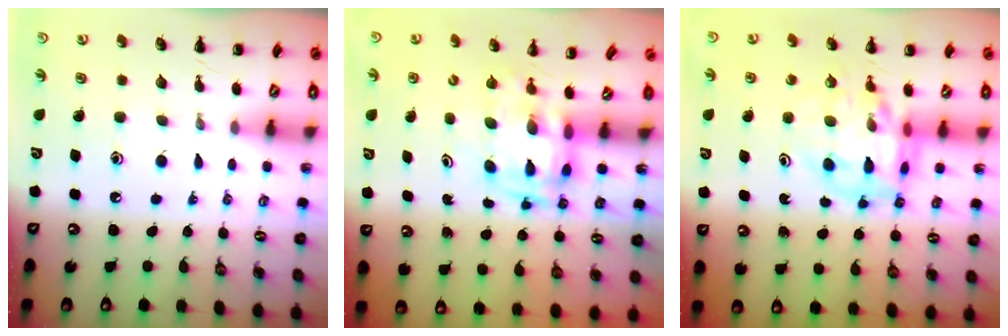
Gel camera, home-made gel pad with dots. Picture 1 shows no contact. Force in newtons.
{"total": 3.8, "press": 3.7, "slide": 0.8}
{"total": 12.1, "press": 11.4, "slide": 3.8}